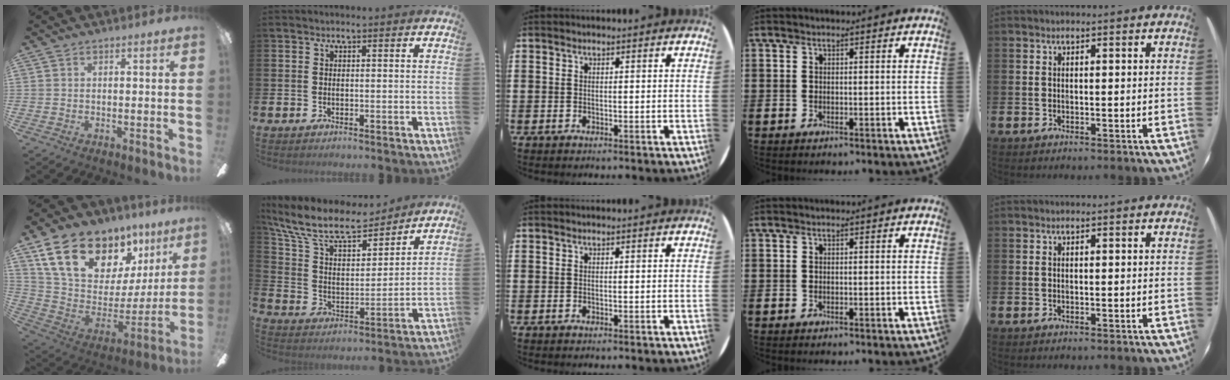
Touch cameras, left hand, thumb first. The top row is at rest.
{"thumb": {"total": 21.5, "force": [13.8, 12.2, 11.1], "torque": [-0.190, -0.082, 0.263]}, "index": {"total": 11.5, "force": [10.1, 3.2, 4.5], "torque": [-0.127, -0.065, 0.176]}}